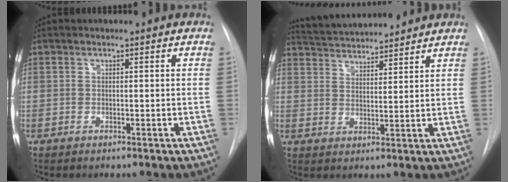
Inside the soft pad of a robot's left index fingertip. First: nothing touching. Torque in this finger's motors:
{"motor_torque": [-0.04, -0.82, 0.29, 0.06]}